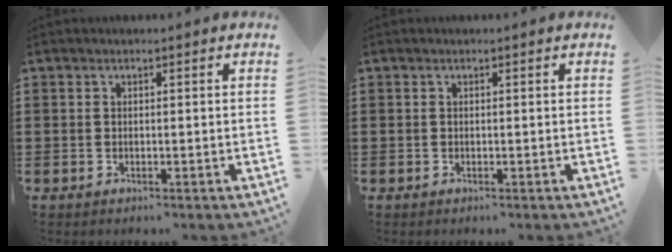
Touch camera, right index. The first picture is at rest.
{"total": 0.0}